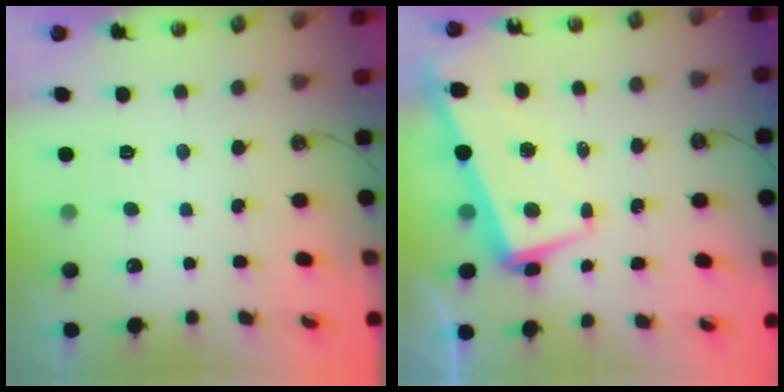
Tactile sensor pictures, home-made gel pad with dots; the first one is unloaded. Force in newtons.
{"total": 1.7, "press": 0.4, "slide": 1.7}